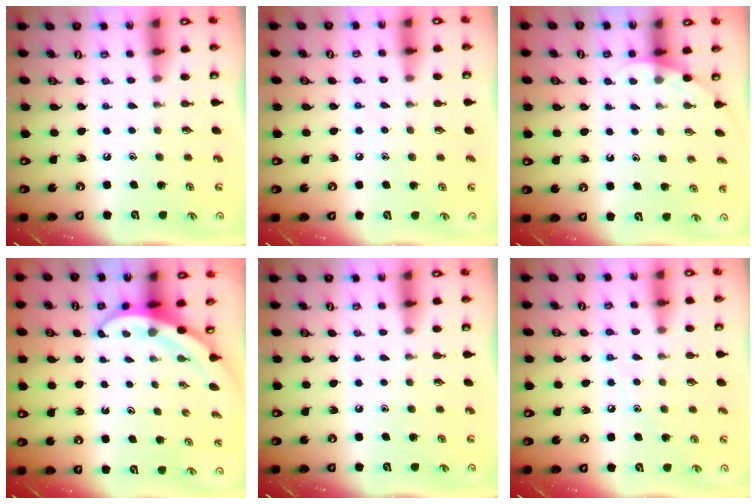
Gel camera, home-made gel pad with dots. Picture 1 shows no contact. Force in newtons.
{"total": 4.8, "press": 4.8, "slide": 0.6}
{"total": 2.5, "press": 2.5, "slide": 0.2}
{"total": 3.7, "press": 3.6, "slide": 0.3}
{"total": 0.0}
{"total": 6.7, "press": 6.7, "slide": 0.8}